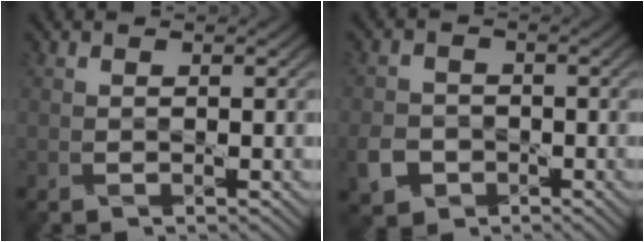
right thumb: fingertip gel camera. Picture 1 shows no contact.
{"total": 4.2, "force": [-2.0, 3.3, 1.5], "torque": [-0.044, -0.006, -0.045]}